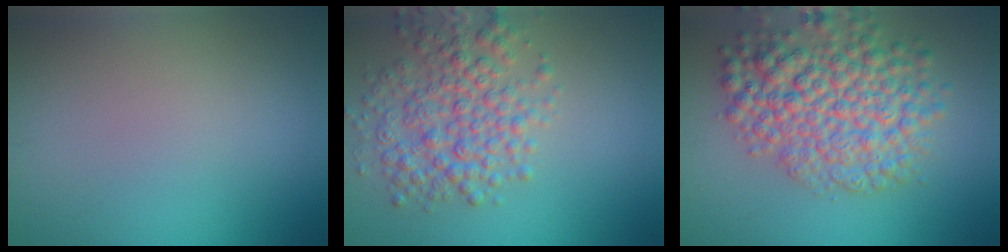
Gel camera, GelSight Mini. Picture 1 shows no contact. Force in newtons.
{"total": 5.1, "press": 5.1, "slide": 0.1}
{"total": 7.8, "press": 7.8, "slide": 0.3}